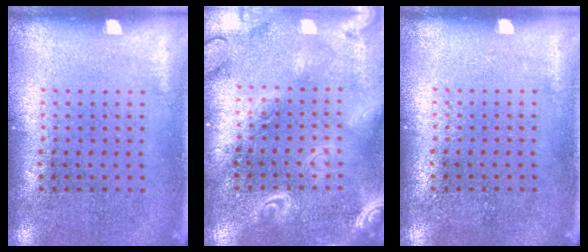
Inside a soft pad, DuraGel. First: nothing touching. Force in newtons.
{"total": 2.6, "press": 2.5, "slide": 0.3}
{"total": 0.0}